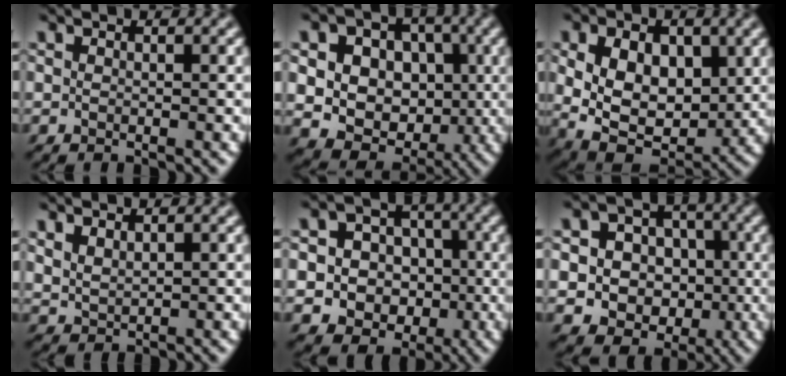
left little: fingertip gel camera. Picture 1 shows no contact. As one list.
[{"total": 12.5, "force": [1.5, 10.6, 6.5], "torque": [-0.116, 0.033, 0.009]}, {"total": 9.0, "force": [0.3, 6.0, 6.7], "torque": [-0.113, -0.010, 0.004]}, {"total": 1.8, "force": [1.0, 1.0, 1.1], "torque": [-0.029, -0.001, 0.023]}, {"total": 10.4, "force": [-2.7, 9.5, 3.2], "torque": [-0.061, 0.024, -0.068]}, {"total": 10.4, "force": [-1.6, 9.6, 3.7], "torque": [-0.075, 0.039, -0.051]}]